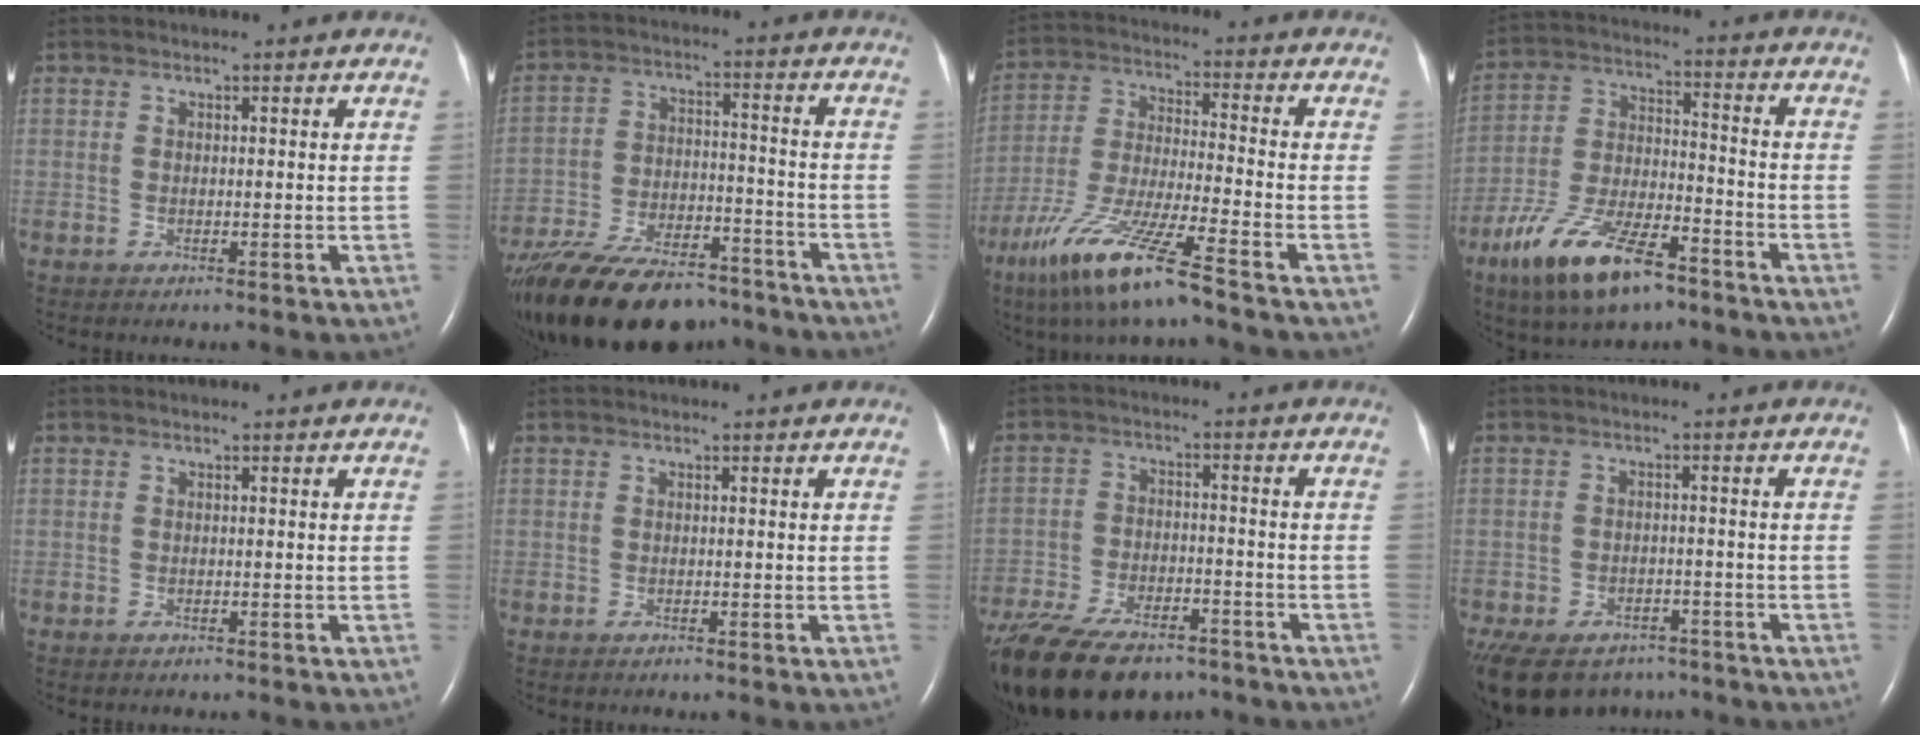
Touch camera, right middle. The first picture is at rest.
{"total": 23.4, "force": [-18.8, 7.9, 11.5], "torque": [-0.231, -0.029, -0.295]}
{"total": 13.7, "force": [-9.1, 0.1, 10.2], "torque": [-0.213, -0.039, -0.173]}
{"total": 15.0, "force": [-9.6, 4.8, 10.5], "torque": [-0.209, -0.011, -0.173]}
{"total": 0.6, "force": [-0.6, 0.1, 0.2], "torque": [-0.011, -0.003, -0.007]}
{"total": 0.0}
{"total": 19.3, "force": [-14.6, 7.6, 10.1], "torque": [-0.227, -0.026, -0.231]}
{"total": 16.0, "force": [-11.5, 9.4, 5.9], "torque": [-0.174, -0.008, -0.151]}